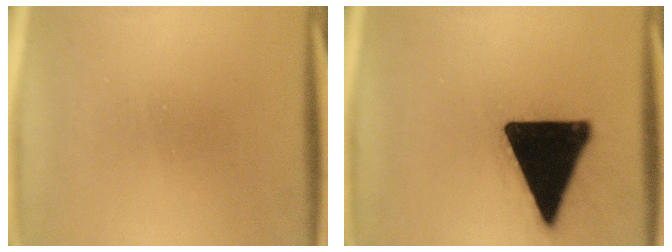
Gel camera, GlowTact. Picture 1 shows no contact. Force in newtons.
{"total": 20.3}